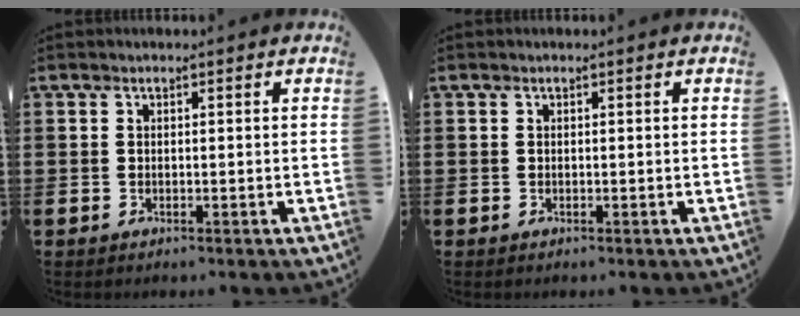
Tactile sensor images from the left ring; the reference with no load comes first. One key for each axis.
{"total": 0.0}